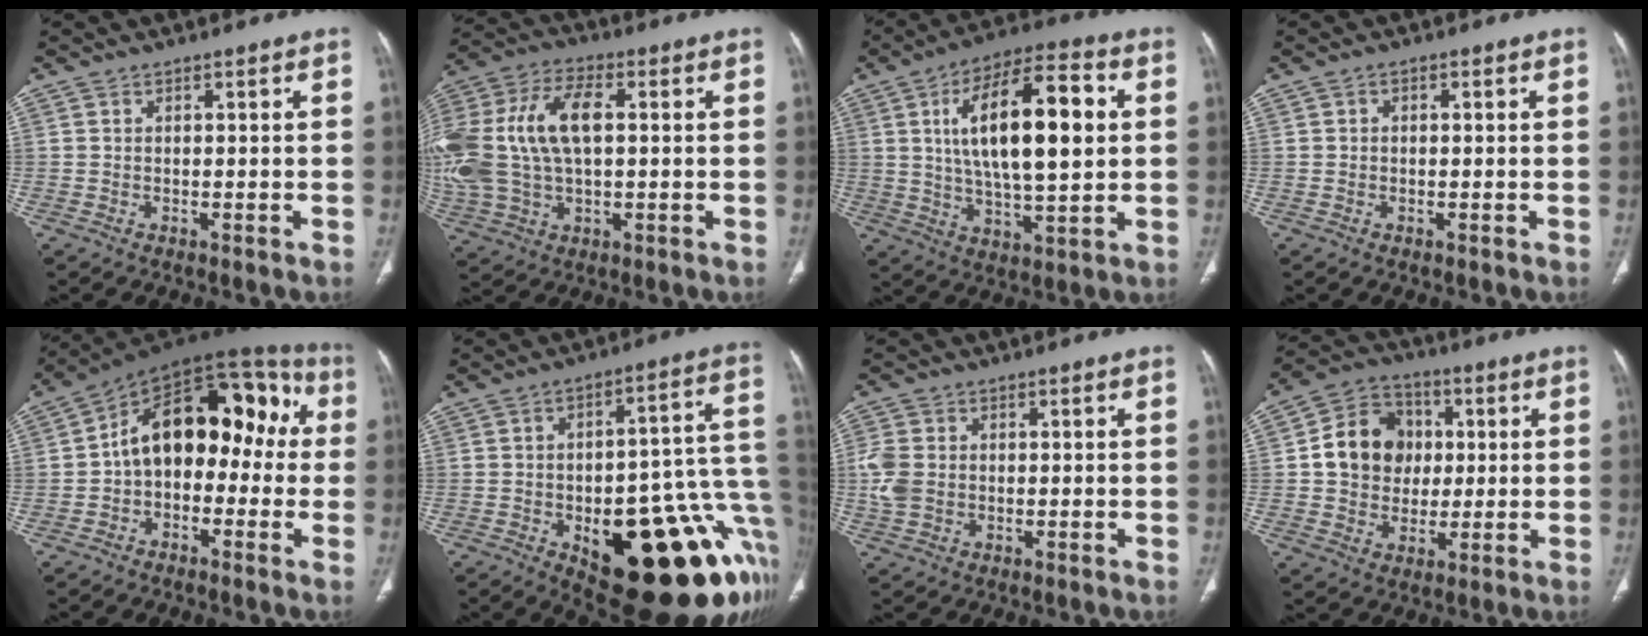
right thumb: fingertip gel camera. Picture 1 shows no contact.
{"total": 22.7, "force": [2.4, 13.1, 18.4], "torque": [-0.434, 0.022, 0.048]}
{"total": 20.0, "force": [3.7, 7.6, 18.1], "torque": [-0.291, 0.008, 0.059]}
{"total": 0.6, "force": [0.0, 0.5, 0.3], "torque": [-0.003, 0.002, -0.004]}
{"total": 18.4, "force": [0.1, 11.6, 14.2], "torque": [-0.160, 0.064, -0.014]}
{"total": 29.3, "force": [-10.0, 12.0, 24.8], "torque": [-0.233, 0.054, -0.119]}
{"total": 5.4, "force": [-0.3, 4.1, 3.4], "torque": [-0.087, 0.006, -0.004]}
{"total": 12.9, "force": [1.4, 11.1, 6.4], "torque": [-0.078, 0.014, 0.021]}